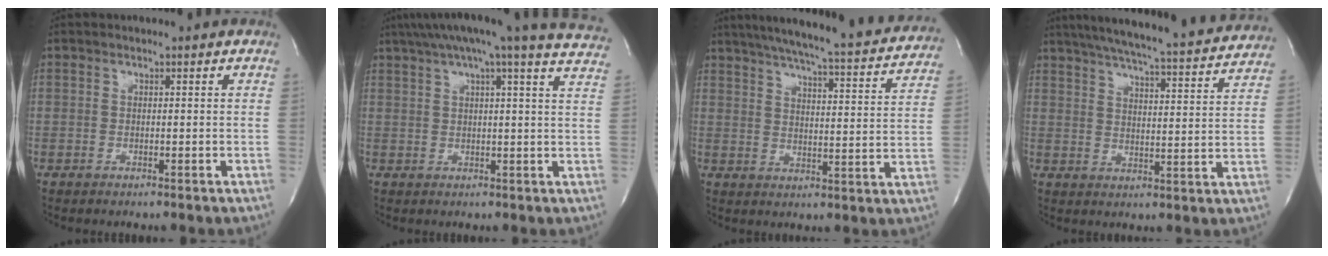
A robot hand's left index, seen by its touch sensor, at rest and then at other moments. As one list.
[{"total": 23.1, "force": [19.9, 0.1, 11.7], "torque": [-0.190, -0.005, 0.241]}, {"total": 26.1, "force": [23.3, 2.5, 11.3], "torque": [-0.177, -0.033, 0.289]}, {"total": 24.4, "force": [22.0, 1.9, 10.3], "torque": [-0.171, -0.018, 0.282]}]